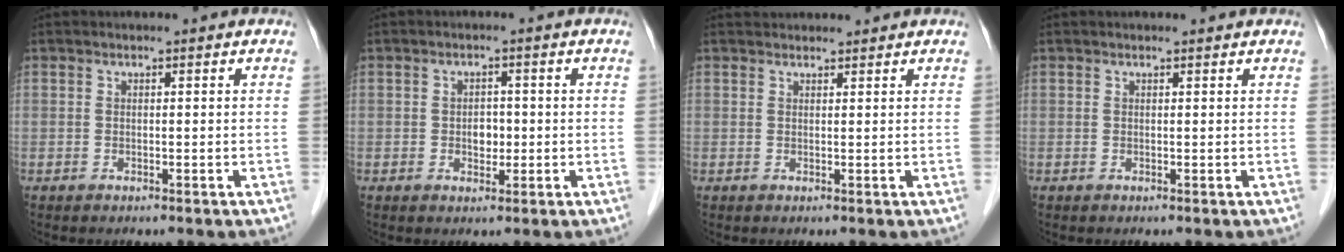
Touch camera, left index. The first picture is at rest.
{"total": 2.4, "force": [-0.3, 1.7, 1.7], "torque": [-0.024, 0.004, -0.002]}
{"total": 3.3, "force": [3.2, 0.8, 0.4], "torque": [-0.004, 0.031, 0.046]}
{"total": 1.0, "force": [1.0, 0.1, 0.1], "torque": [-0.010, 0.008, 0.013]}